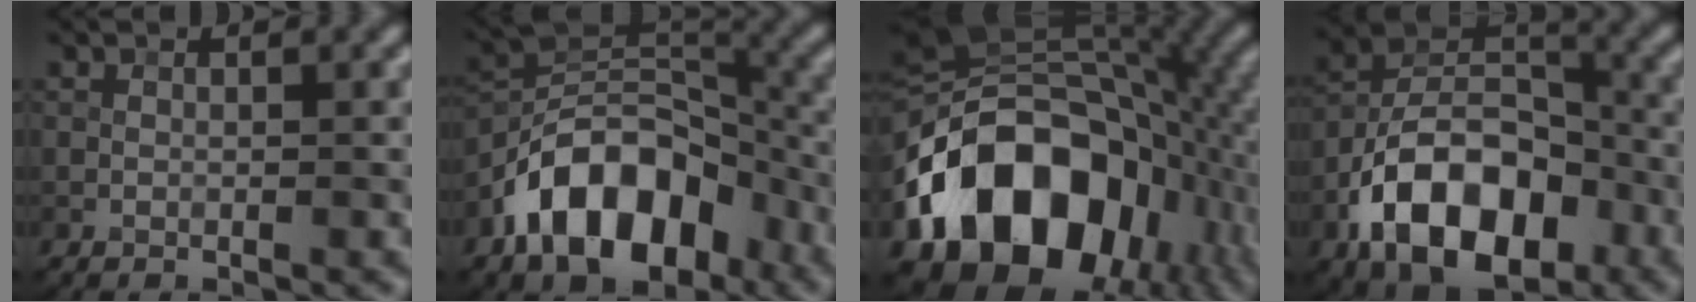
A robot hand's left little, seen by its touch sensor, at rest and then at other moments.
{"total": 11.4, "force": [-5.9, 6.6, 7.2], "torque": [-0.114, 0.011, -0.117]}
{"total": 17.8, "force": [-6.1, 12.7, 10.9], "torque": [-0.171, -0.009, -0.107]}
{"total": 12.6, "force": [-6.0, 7.3, 8.4], "torque": [-0.145, 0.000, -0.112]}